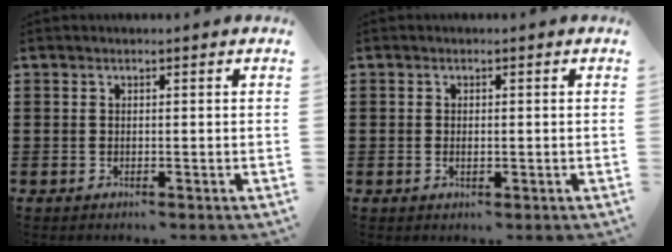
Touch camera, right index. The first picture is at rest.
{"total": 0.9, "force": [-0.1, 0.4, 0.8], "torque": [-0.016, -0.001, -0.001]}